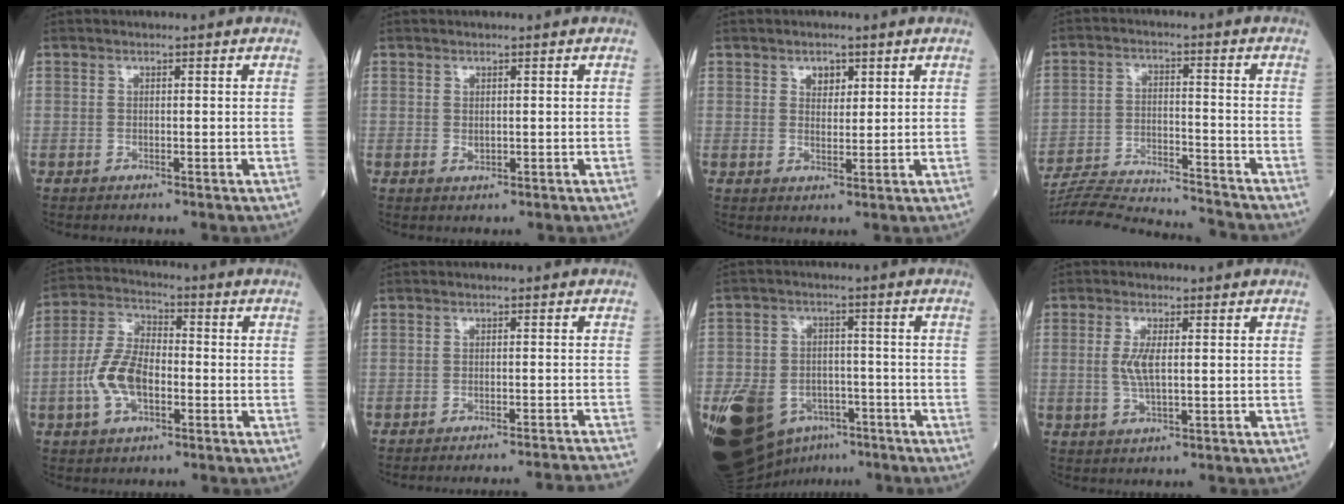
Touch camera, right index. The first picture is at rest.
{"total": 0.7, "force": [0.2, 0.5, 0.5], "torque": [-0.008, -0.003, 0.005]}
{"total": 2.5, "force": [1.4, 1.5, 1.3], "torque": [-0.015, 0.000, 0.024]}
{"total": 17.4, "force": [-16.9, 0.0, 4.3], "torque": [-0.083, -0.008, -0.264]}
{"total": 9.1, "force": [-2.4, 4.7, 7.4], "torque": [-0.169, 0.015, -0.049]}
{"total": 13.5, "force": [-13.1, -1.8, 2.8], "torque": [-0.014, -0.018, -0.153]}
{"total": 19.0, "force": [-9.6, 12.5, 10.6], "torque": [-0.241, 0.004, -0.147]}
{"total": 3.7, "force": [0.3, 1.0, 3.6], "torque": [-0.079, -0.005, 0.006]}